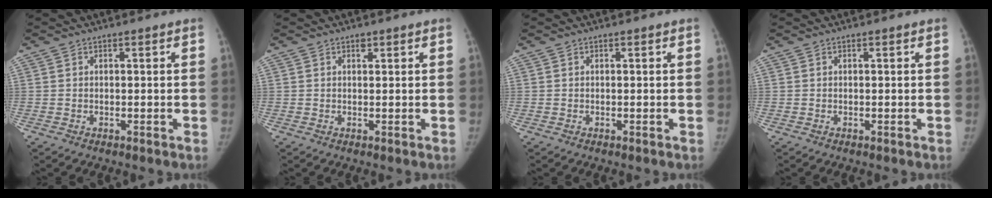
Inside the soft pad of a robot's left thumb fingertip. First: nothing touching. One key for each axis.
{"total": 1.0, "fx": 0.6, "fy": 0.6, "fz": 0.5, "tx": -0.001, "ty": -0.003, "tz": 0.008}
{"total": 0.0}
{"total": 0.0}